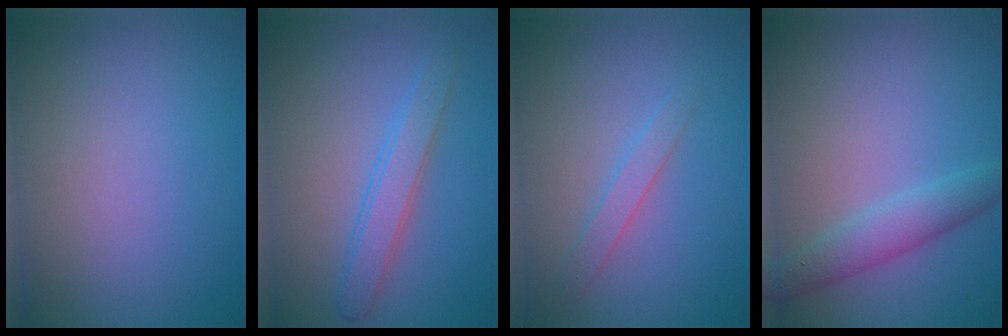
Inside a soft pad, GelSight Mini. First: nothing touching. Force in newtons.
{"total": 2.8, "press": 2.8, "slide": 0.2}
{"total": 1.6, "press": 1.6, "slide": 0.1}
{"total": 3.2, "press": 3.2, "slide": 0.1}